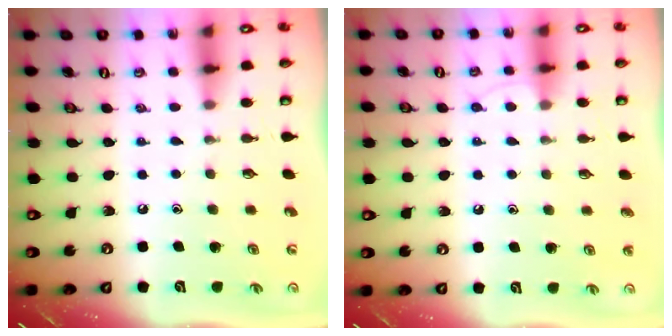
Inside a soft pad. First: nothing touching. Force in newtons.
{"total": 5.2, "press": 5.1, "slide": 0.5}